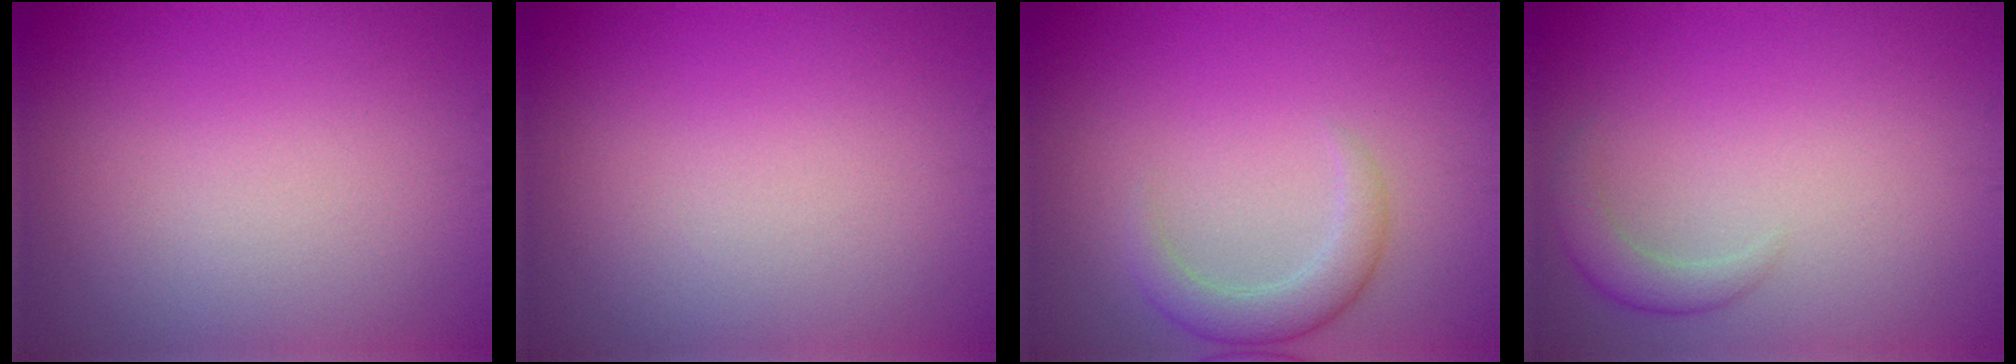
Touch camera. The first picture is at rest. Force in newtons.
{"total": 0.0}
{"total": 2.7, "press": 2.7, "slide": 0.2}
{"total": 2.0, "press": 2.0, "slide": 0.2}